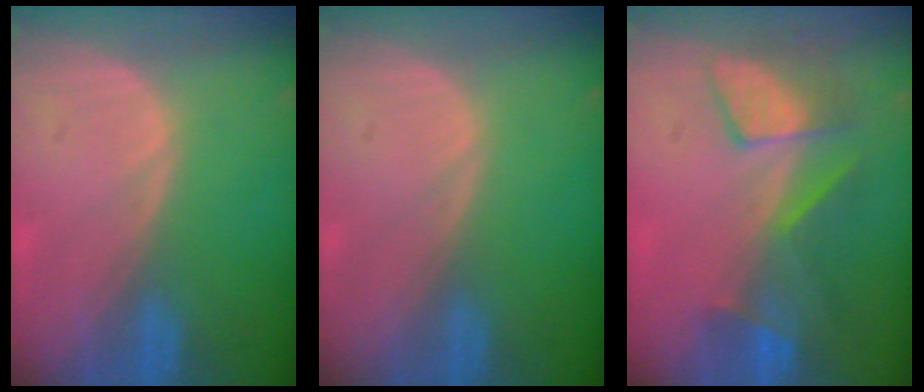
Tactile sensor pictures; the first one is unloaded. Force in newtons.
{"total": 0.0}
{"total": 8.1, "press": 7.2, "slide": 3.7}